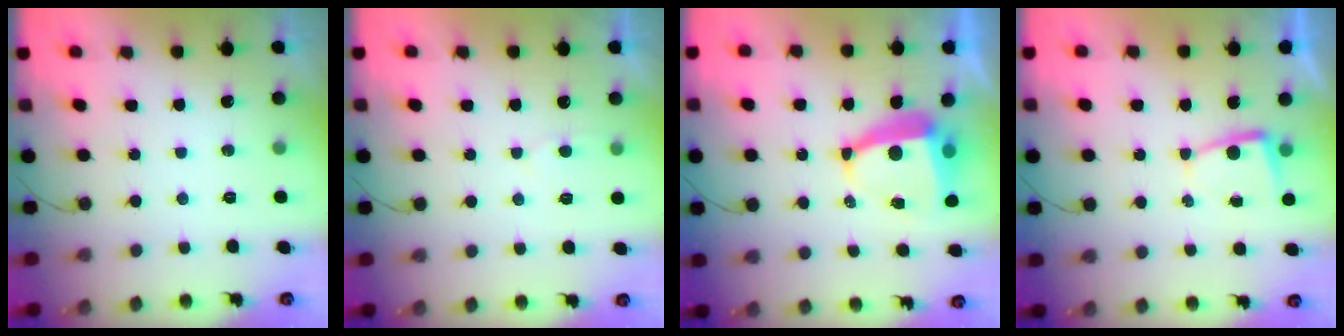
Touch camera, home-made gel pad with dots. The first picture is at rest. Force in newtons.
{"total": 2.9, "press": 2.8, "slide": 0.3}
{"total": 8.4, "press": 8.3, "slide": 1.0}
{"total": 3.0, "press": 3.0, "slide": 0.4}